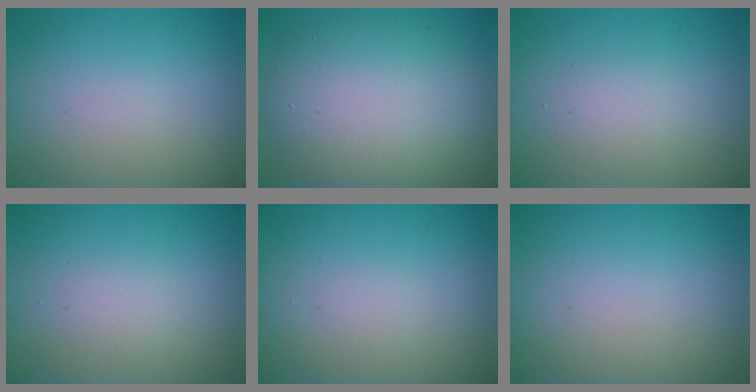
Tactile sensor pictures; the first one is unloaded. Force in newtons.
{"total": 9.9, "press": 9.9, "slide": 0.3}
{"total": 1.7, "press": 1.7, "slide": 0.2}
{"total": 1.1, "press": 1.1, "slide": 0.0}
{"total": 0.5, "press": 0.5, "slide": 0.0}
{"total": 0.0}